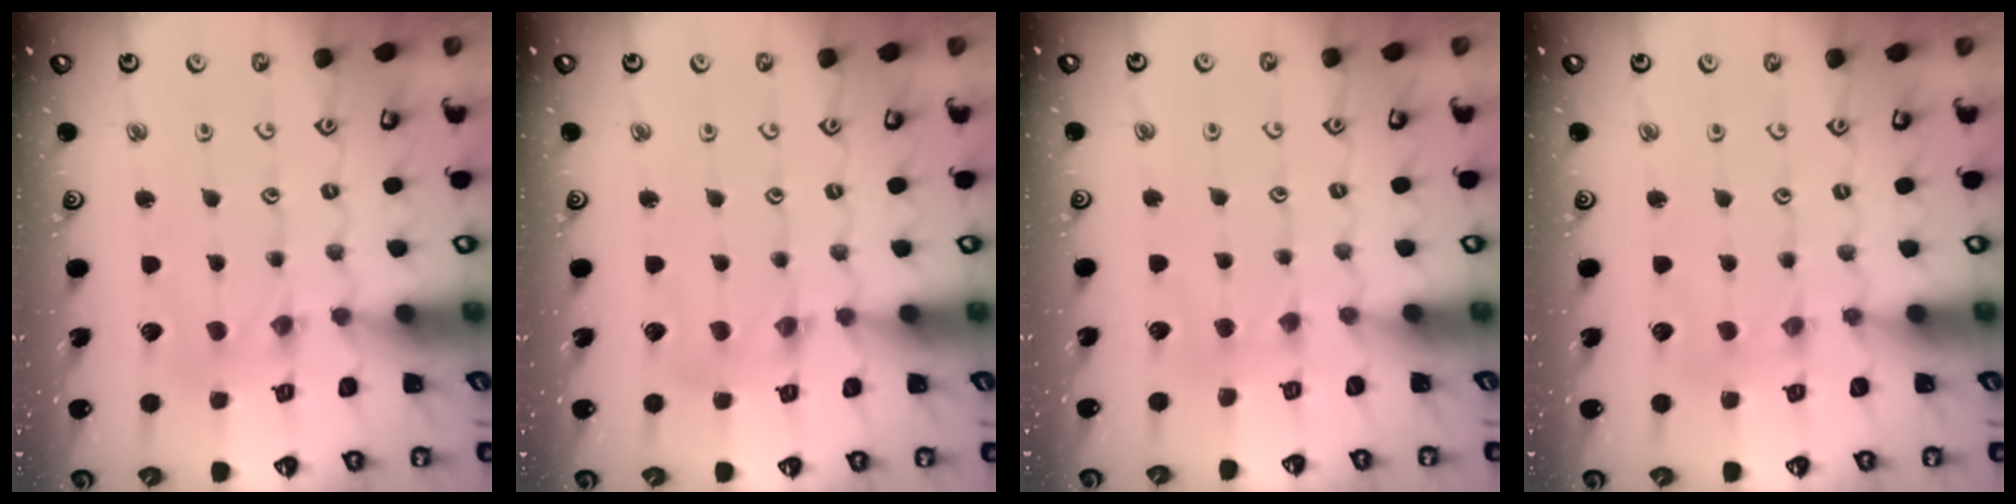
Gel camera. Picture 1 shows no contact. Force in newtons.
{"total": 2.8, "press": 2.8, "slide": 0.4}
{"total": 2.3, "press": 2.3, "slide": 0.4}
{"total": 2.7, "press": 2.6, "slide": 0.5}